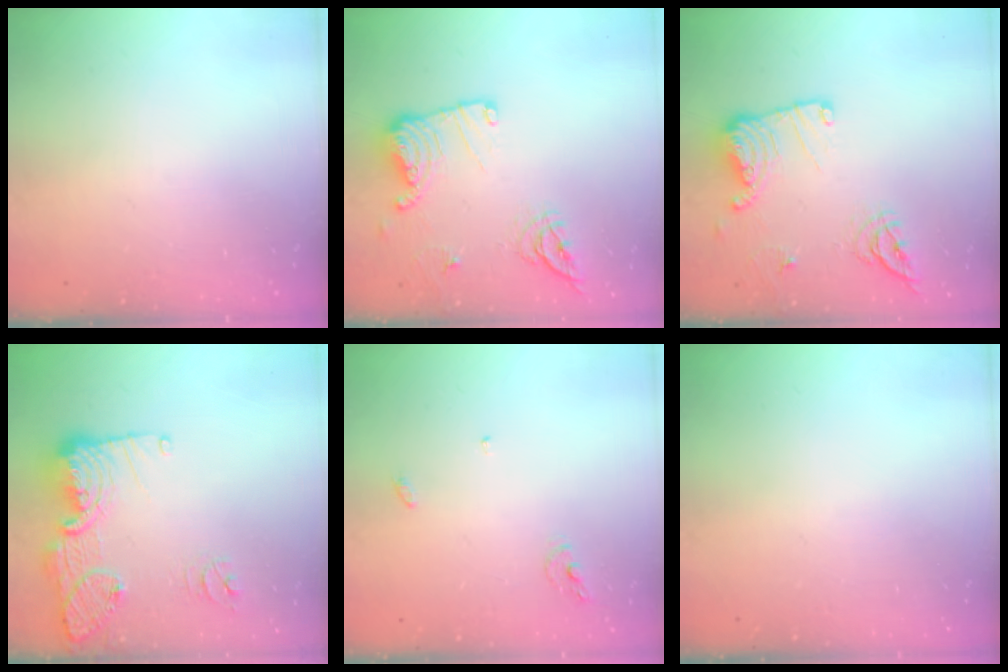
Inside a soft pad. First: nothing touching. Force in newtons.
{"total": 14.9, "press": 14.9, "slide": 0.4}
{"total": 14.9, "press": 14.9, "slide": 0.4}
{"total": 17.6, "press": 17.3, "slide": 3.3}
{"total": 5.2, "press": 5.2, "slide": 0.4}
{"total": 0.0}